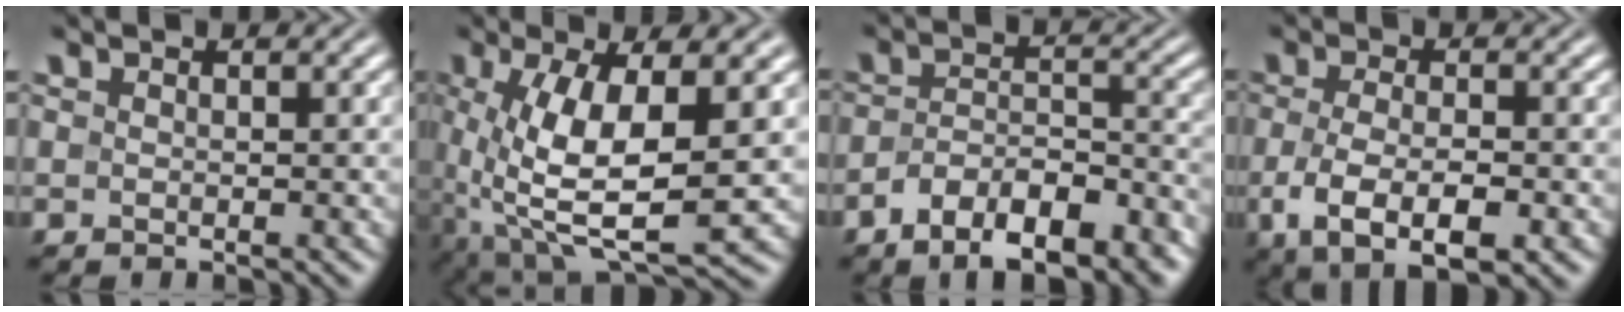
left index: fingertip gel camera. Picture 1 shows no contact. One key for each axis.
{"total": 8.6, "fx": 0.2, "fy": 3.0, "fz": 8.1, "tx": -0.169, "ty": -0.008, "tz": 0.005}
{"total": 8.1, "fx": -5.3, "fy": 3.4, "fz": 5.1, "tx": -0.079, "ty": -0.002, "tz": -0.092}
{"total": 5.8, "fx": -2.1, "fy": 2.3, "fz": 4.9, "tx": -0.096, "ty": -0.011, "tz": -0.036}